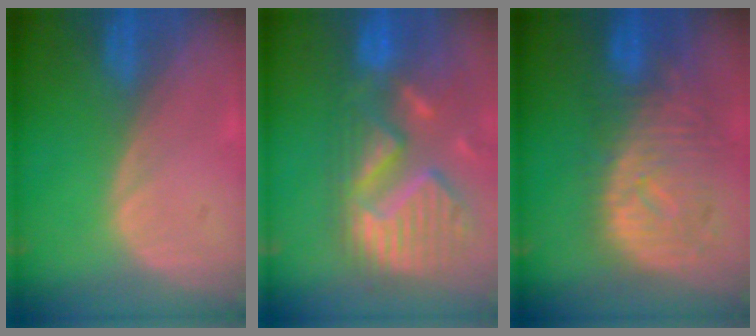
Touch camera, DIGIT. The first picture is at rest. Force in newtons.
{"total": 14.0, "press": 11.8, "slide": 7.6}
{"total": 10.9, "press": 9.7, "slide": 4.9}